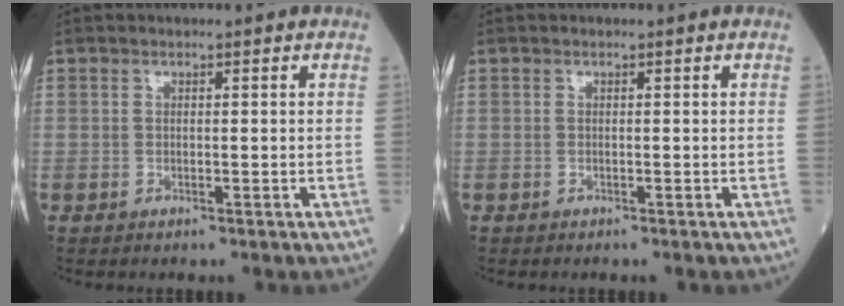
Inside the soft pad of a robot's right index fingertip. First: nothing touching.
{"total": 0.0}